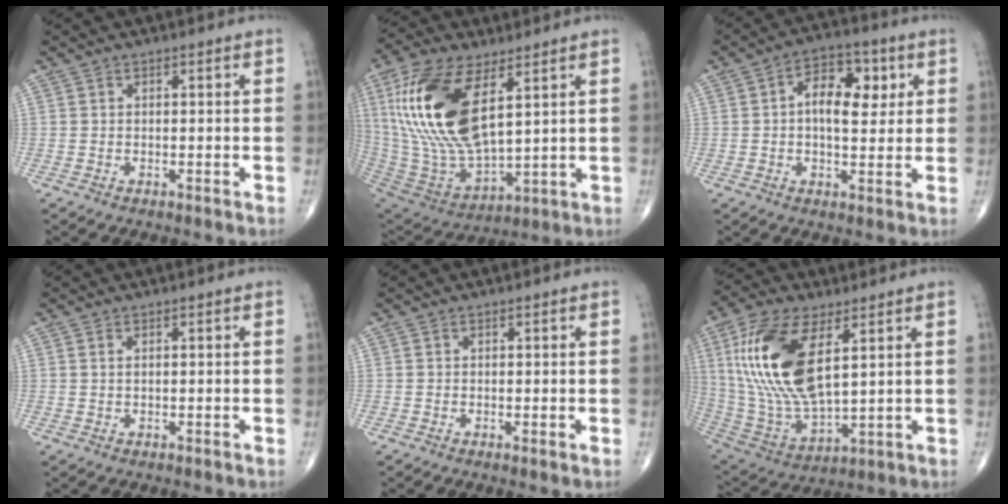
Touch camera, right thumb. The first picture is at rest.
{"total": 23.5, "force": [7.6, 10.7, 19.5], "torque": [-0.405, -0.028, 0.149]}
{"total": 9.9, "force": [1.9, 5.7, 7.9], "torque": [-0.096, 0.008, 0.024]}
{"total": 0.6, "force": [0.3, 0.2, 0.5], "torque": [-0.014, 0.005, 0.006]}
{"total": 0.5, "force": [0.1, 0.1, 0.5], "torque": [-0.011, -0.003, 0.000]}
{"total": 21.1, "force": [6.3, 9.5, 17.8], "torque": [-0.369, -0.026, 0.124]}